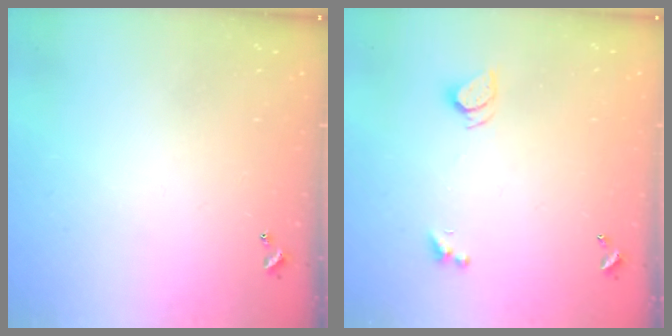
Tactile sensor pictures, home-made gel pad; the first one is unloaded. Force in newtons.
{"total": 2.2, "press": 2.2, "slide": 0.3}